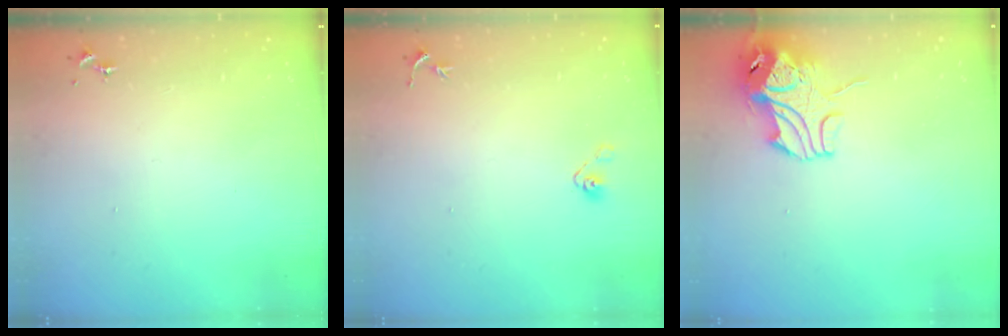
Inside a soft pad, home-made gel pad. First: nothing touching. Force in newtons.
{"total": 4.1, "press": 3.7, "slide": 1.7}
{"total": 10.5, "press": 10.4, "slide": 1.5}